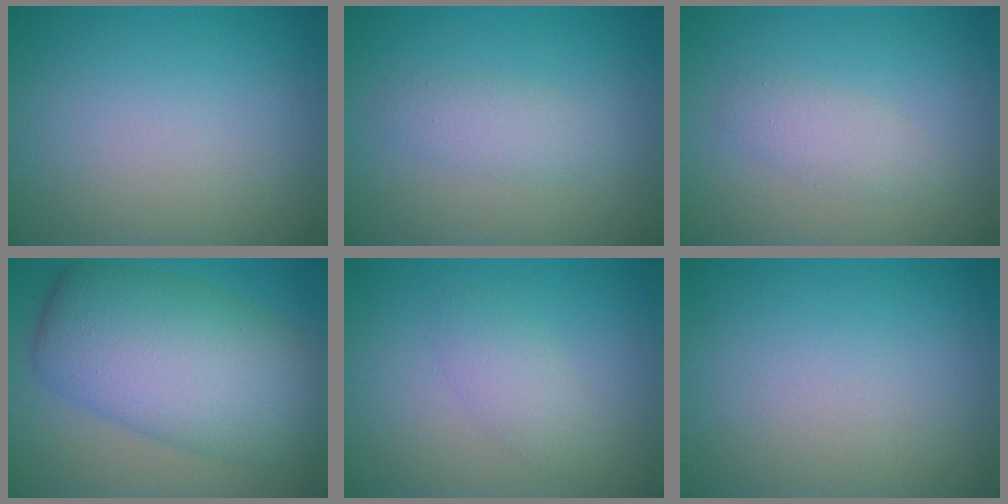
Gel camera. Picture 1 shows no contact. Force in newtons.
{"total": 1.8, "press": 1.8, "slide": 0.1}
{"total": 1.9, "press": 1.9, "slide": 0.0}
{"total": 10.8, "press": 10.7, "slide": 0.3}
{"total": 2.1, "press": 2.1, "slide": 0.0}
{"total": 0.0}